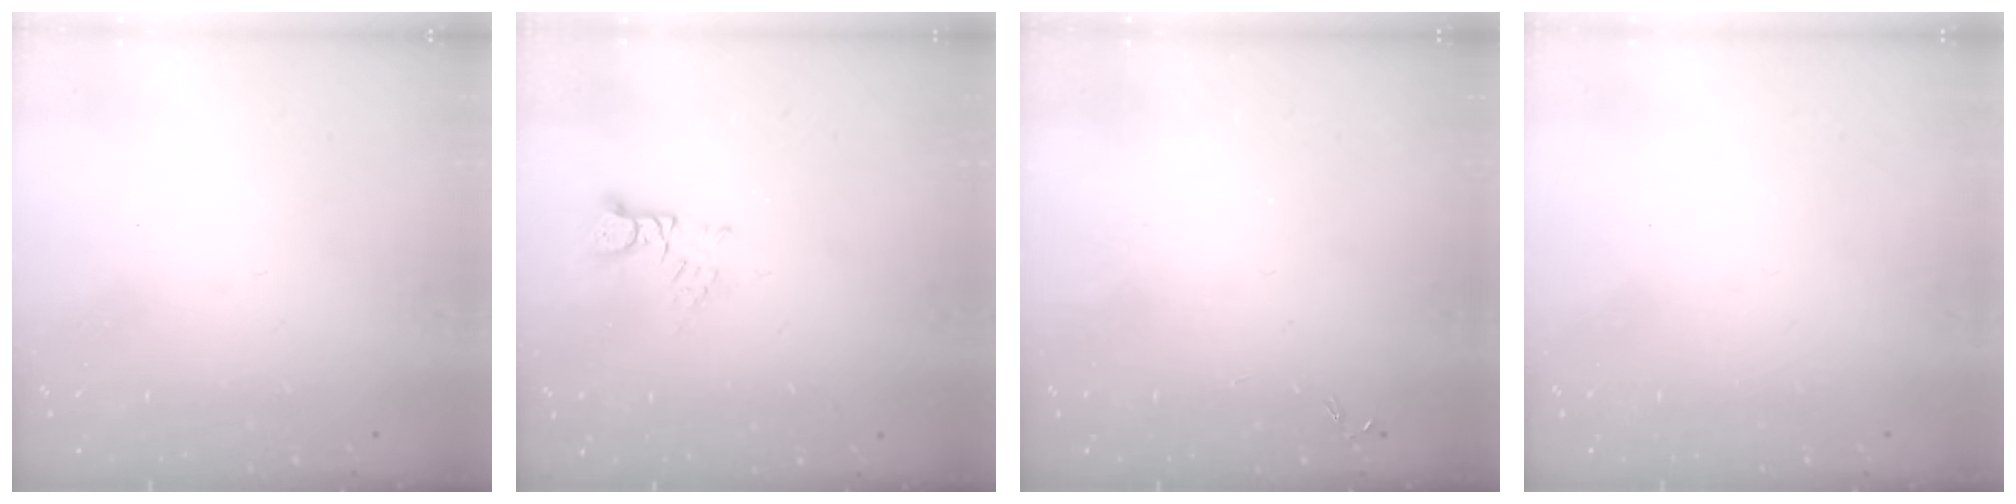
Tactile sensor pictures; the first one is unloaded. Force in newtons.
{"total": 3.0, "press": 3.0, "slide": 0.4}
{"total": 0.0}
{"total": 0.0}